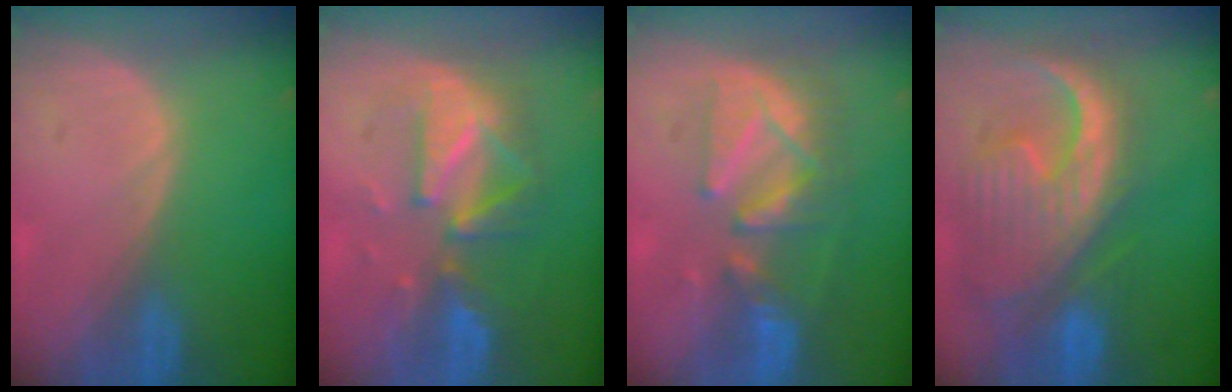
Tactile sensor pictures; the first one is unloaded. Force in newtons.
{"total": 8.2, "press": 8.2, "slide": 0.3}
{"total": 8.6, "press": 8.5, "slide": 1.5}
{"total": 13.2, "press": 11.4, "slide": 6.7}